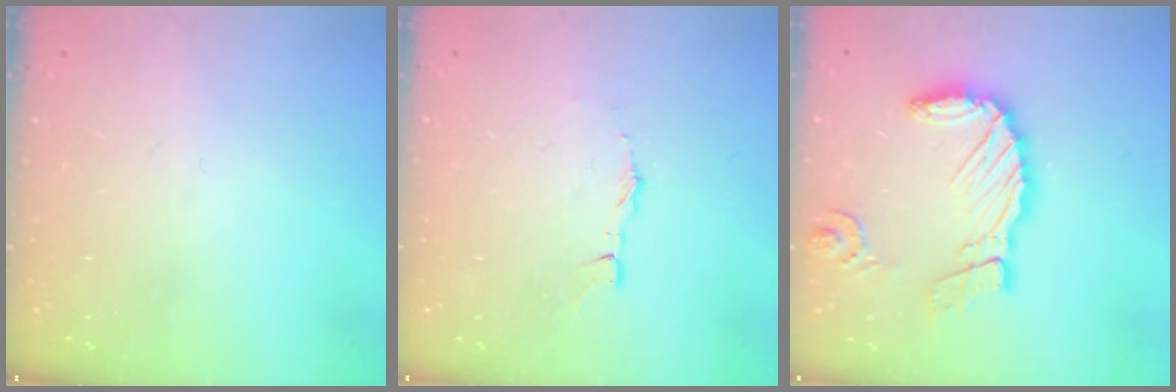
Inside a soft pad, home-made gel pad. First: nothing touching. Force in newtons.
{"total": 2.6, "press": 2.6, "slide": 0.2}
{"total": 14.0, "press": 13.9, "slide": 1.7}